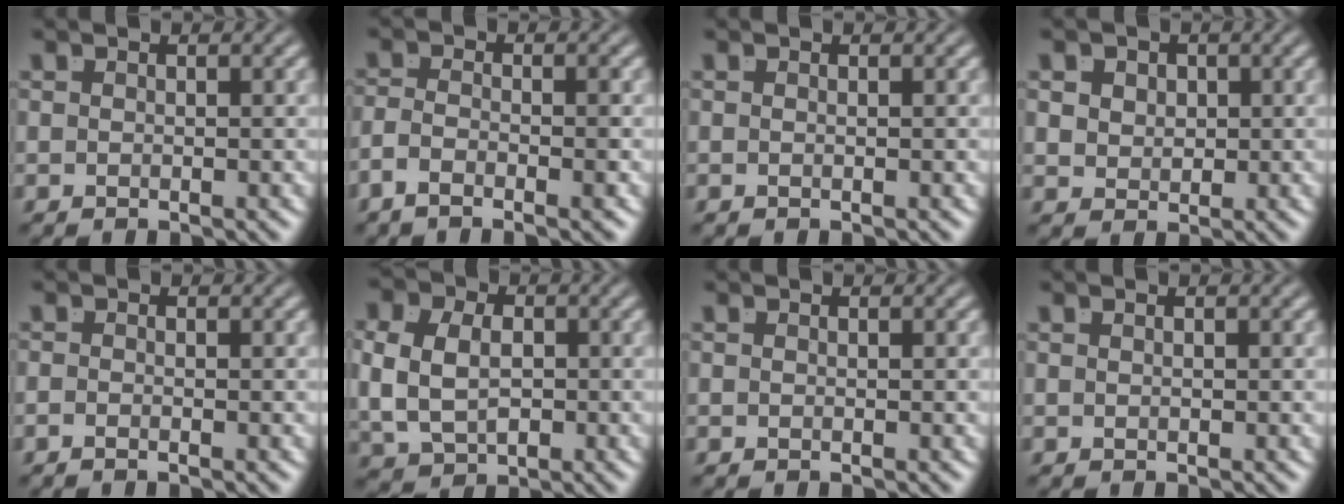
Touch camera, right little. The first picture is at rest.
{"total": 2.8, "force": [-1.8, 0.8, 2.0], "torque": [-0.038, -0.012, -0.027]}
{"total": 0.0}
{"total": 2.4, "force": [0.9, 1.9, 1.3], "torque": [-0.024, -0.012, 0.025]}
{"total": 1.0, "force": [-0.8, -0.4, 0.4], "torque": [-0.005, -0.004, -0.014]}
{"total": 7.0, "force": [0.1, 5.8, 4.0], "torque": [-0.092, -0.021, 0.009]}
{"total": 0.0}
{"total": 0.6, "force": [0.0, -0.6, 0.2], "torque": [-0.003, -0.003, 0.003]}